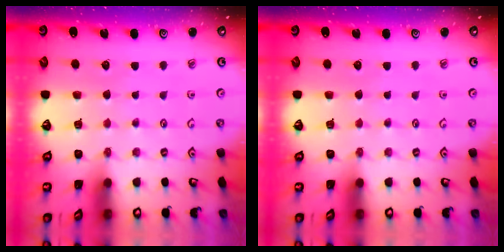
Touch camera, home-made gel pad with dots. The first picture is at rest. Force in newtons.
{"total": 0.0}